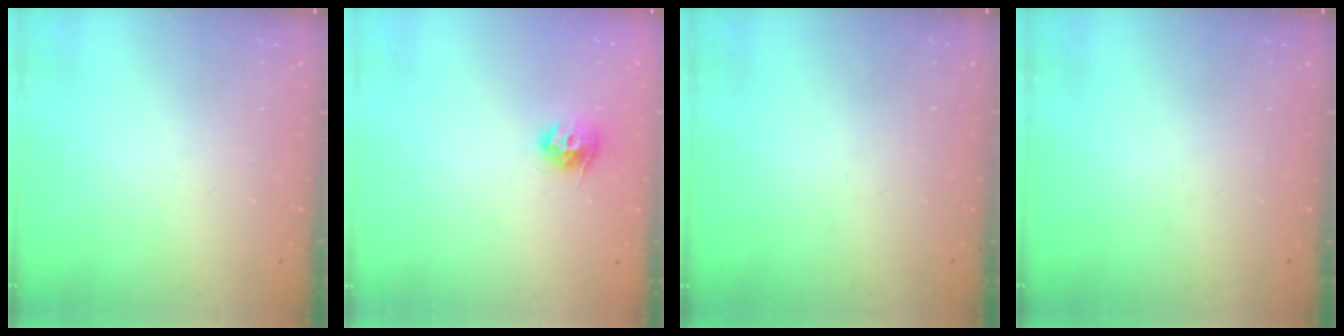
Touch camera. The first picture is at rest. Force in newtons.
{"total": 8.6, "press": 8.6, "slide": 0.2}
{"total": 0.0}
{"total": 0.0}